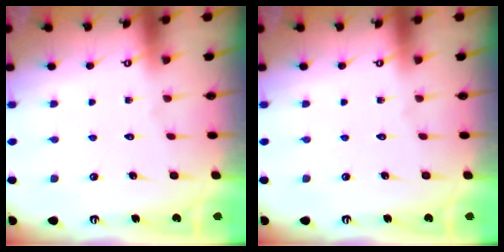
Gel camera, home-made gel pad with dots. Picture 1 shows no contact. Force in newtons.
{"total": 0.0}